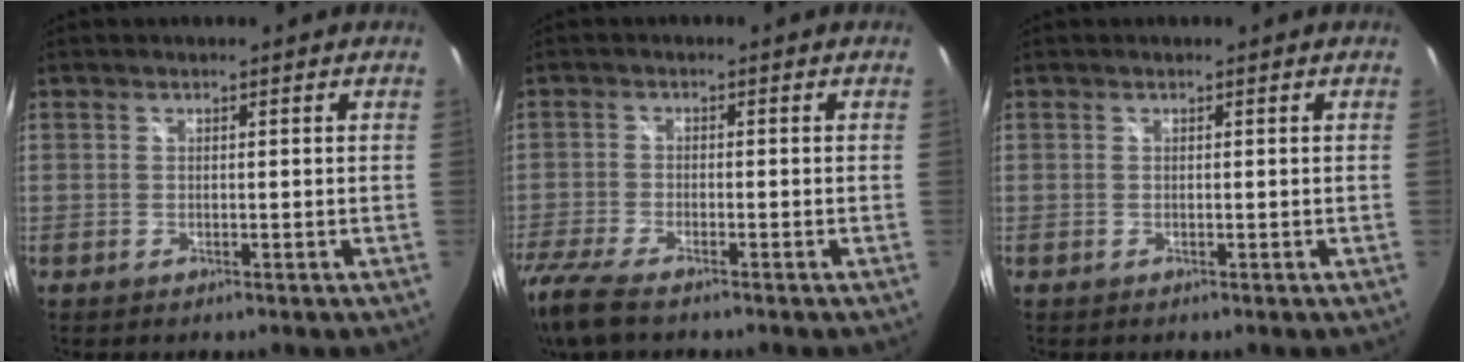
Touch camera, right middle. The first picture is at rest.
{"total": 10.0, "force": [-7.8, 2.3, 5.9], "torque": [-0.150, -0.038, -0.150]}
{"total": 0.0}